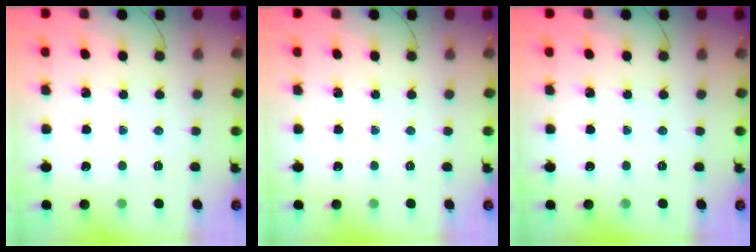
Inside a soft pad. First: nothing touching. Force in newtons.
{"total": 0.0}
{"total": 0.0}